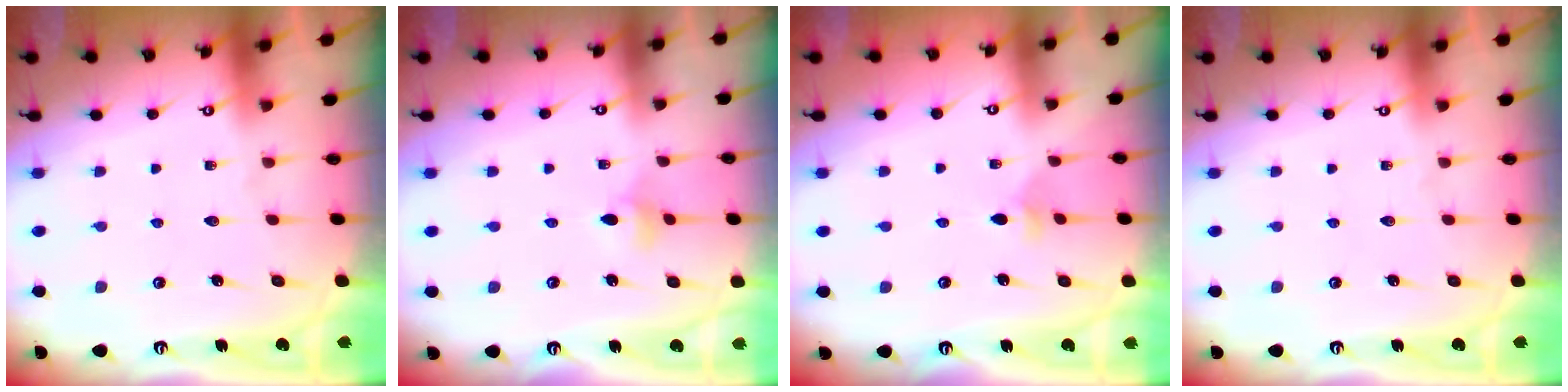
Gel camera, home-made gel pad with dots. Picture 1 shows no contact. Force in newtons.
{"total": 3.7, "press": 3.7, "slide": 0.7}
{"total": 3.0, "press": 2.9, "slide": 0.7}
{"total": 0.0}